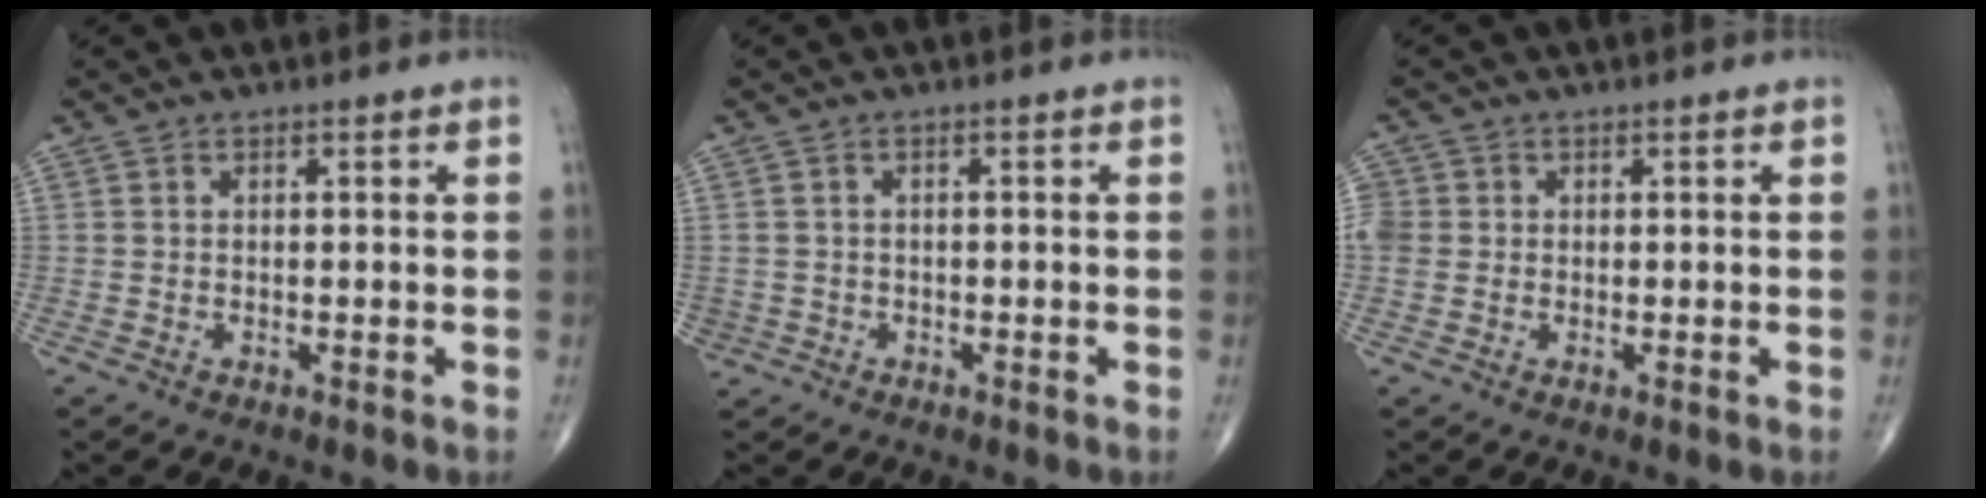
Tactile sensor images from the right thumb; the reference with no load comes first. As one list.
[{"total": 1.9, "force": [-0.8, 1.8, 0.0], "torque": [0.012, 0.011, -0.013]}, {"total": 4.5, "force": [0.2, 4.2, 1.8], "torque": [-0.040, 0.013, 0.008]}]